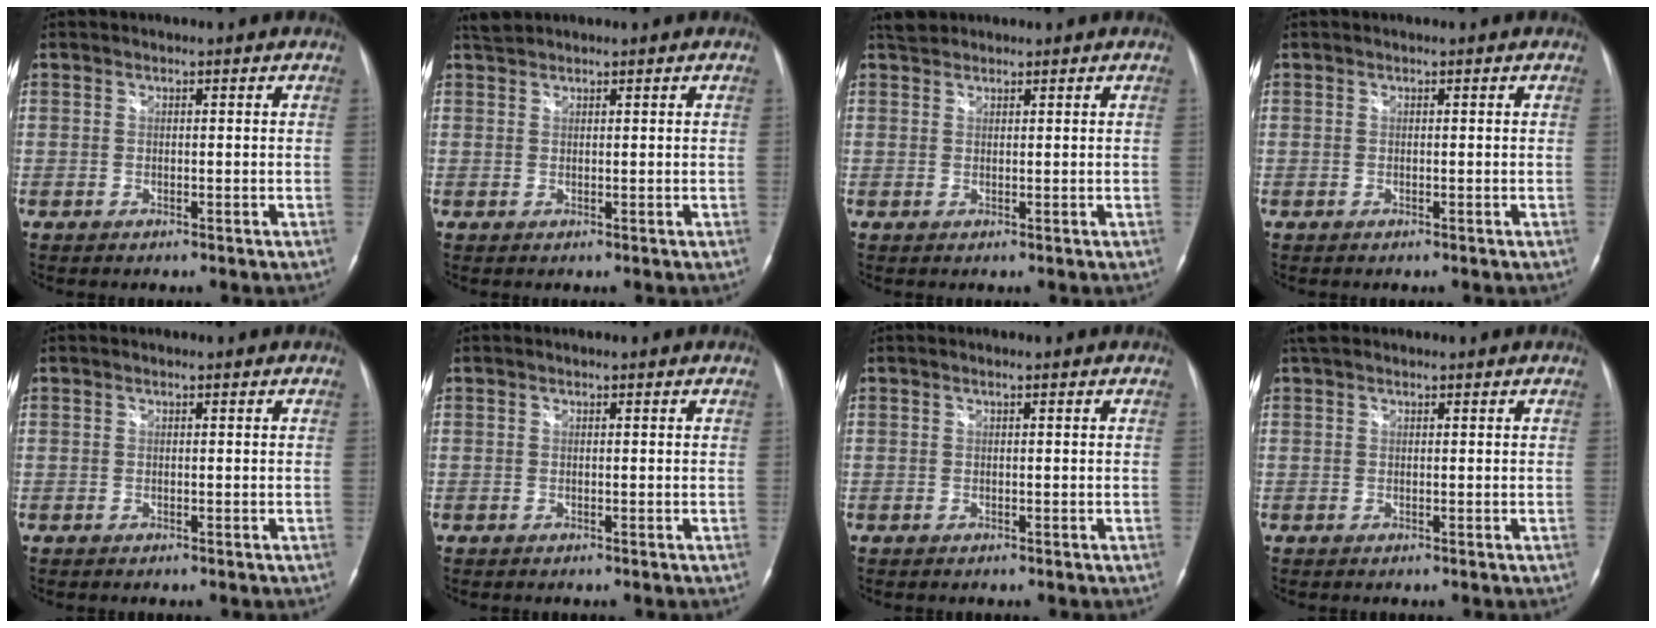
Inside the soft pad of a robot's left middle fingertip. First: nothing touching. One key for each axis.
{"total": 1.5, "fx": 1.5, "fy": 0.1, "fz": 0.1, "tx": -0.009, "ty": 0.011, "tz": 0.035}
{"total": 1.9, "fx": 1.7, "fy": 0.7, "fz": 0.1, "tx": -0.006, "ty": 0.013, "tz": 0.032}
{"total": 0.0}
{"total": 0.0}
{"total": 0.0}
{"total": 0.0}
{"total": 1.7, "fx": 1.4, "fy": 0.8, "fz": 0.7, "tx": -0.018, "ty": 0.021, "tz": 0.025}